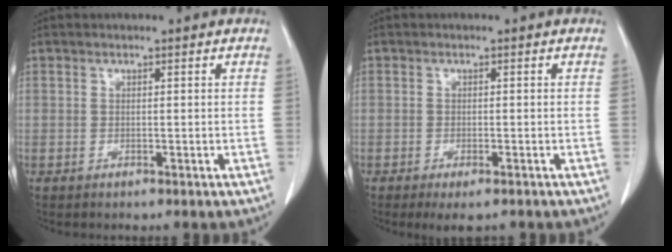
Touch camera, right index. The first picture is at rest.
{"total": 3.8, "force": [-2.8, 1.1, 2.4], "torque": [-0.028, -0.007, -0.038]}